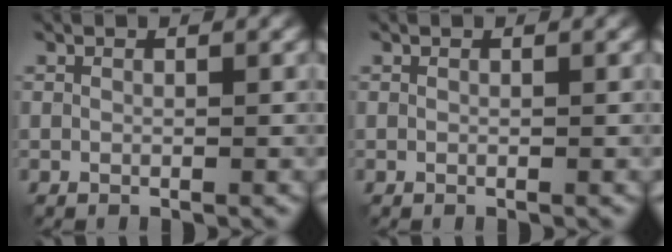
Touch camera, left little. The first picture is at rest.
{"total": 0.0}